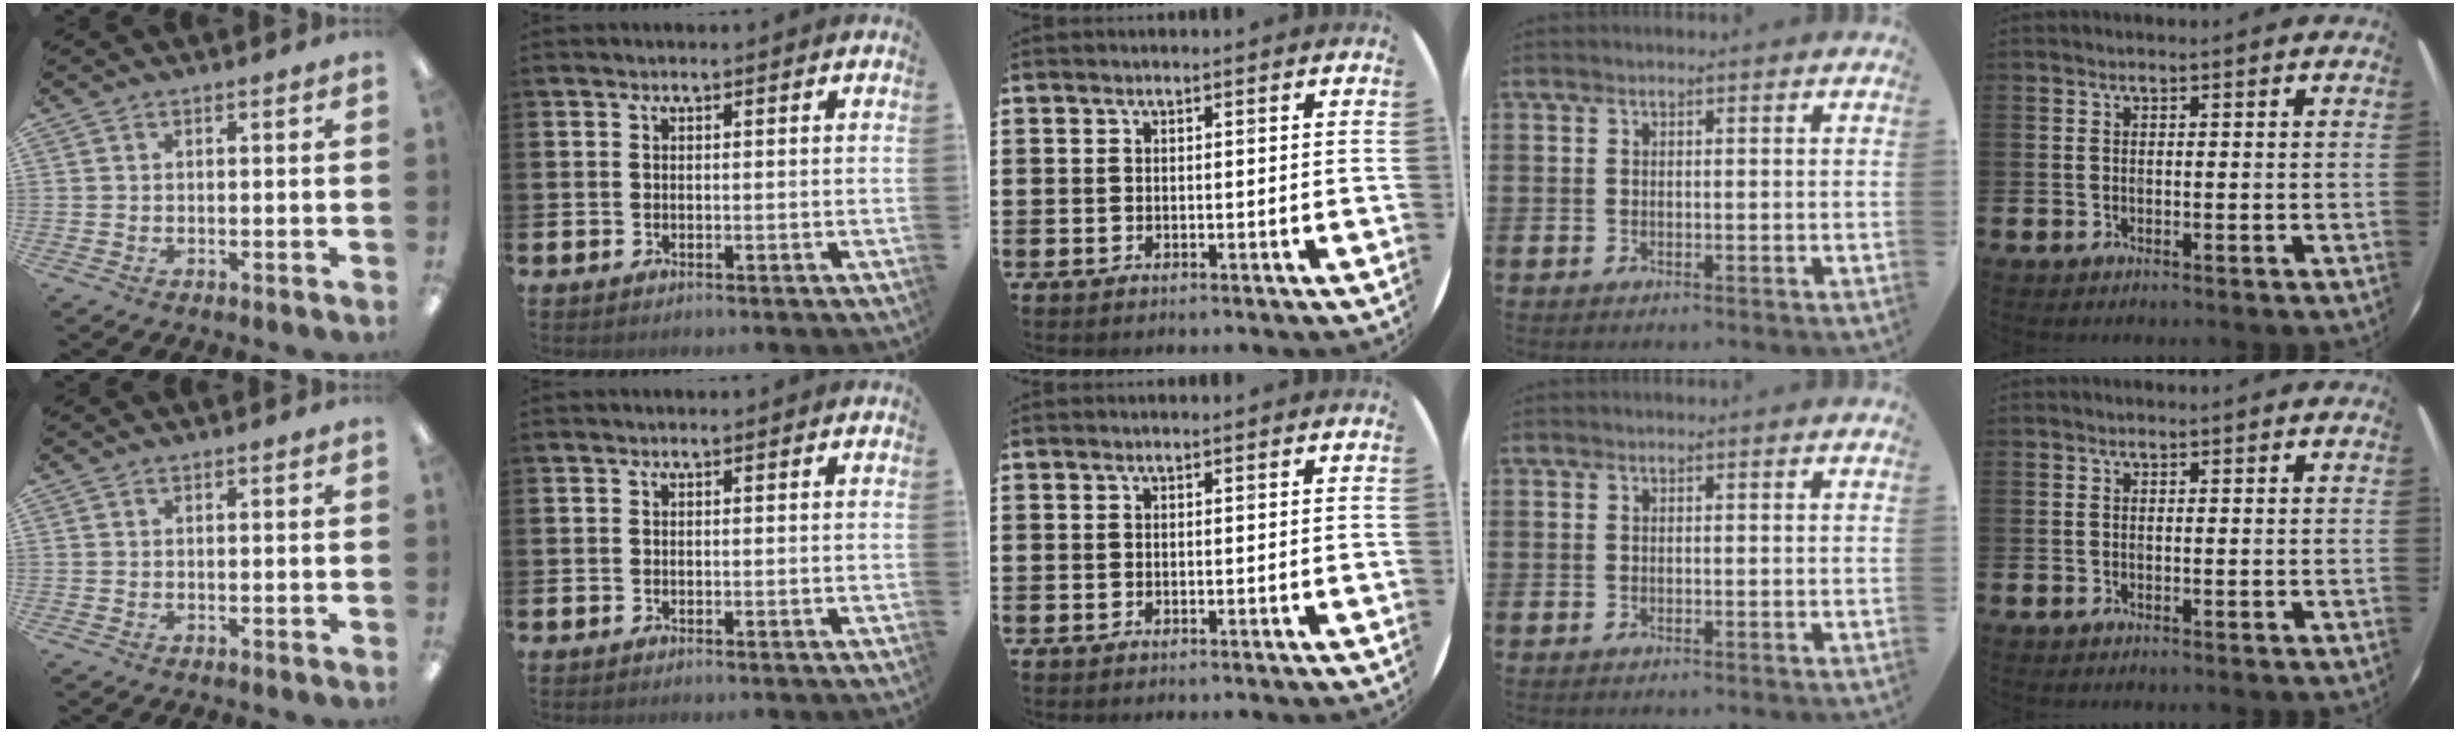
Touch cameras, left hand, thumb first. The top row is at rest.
{}